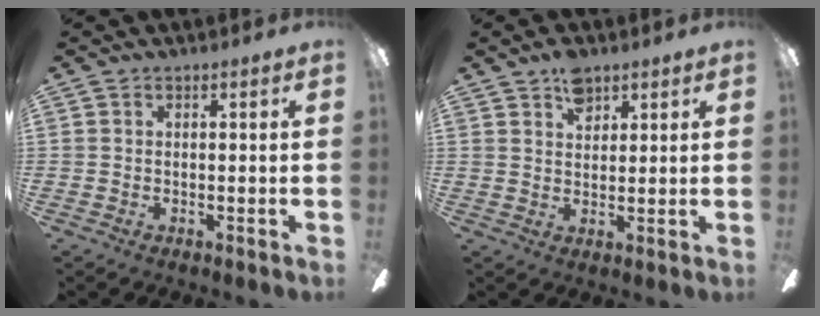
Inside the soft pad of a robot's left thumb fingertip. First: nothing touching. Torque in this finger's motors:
{"motor_torque": [0.94, 0.15, 0.92, -0.43, 0.02]}